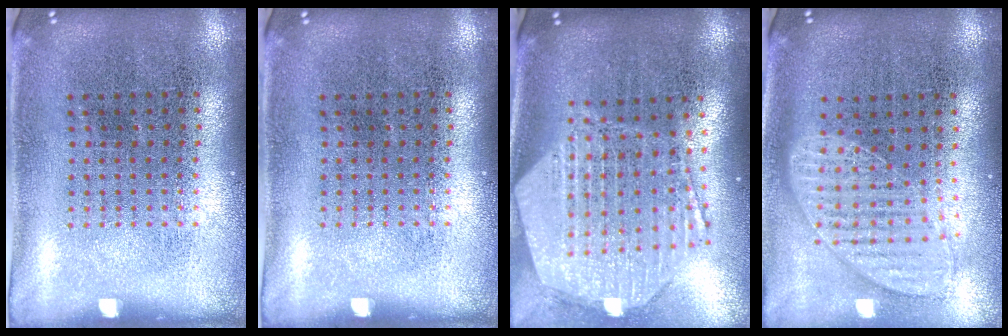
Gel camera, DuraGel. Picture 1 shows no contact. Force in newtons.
{"total": 0.0}
{"total": 2.9, "press": 2.3, "slide": 1.8}
{"total": 1.2, "press": 1.2, "slide": 0.3}